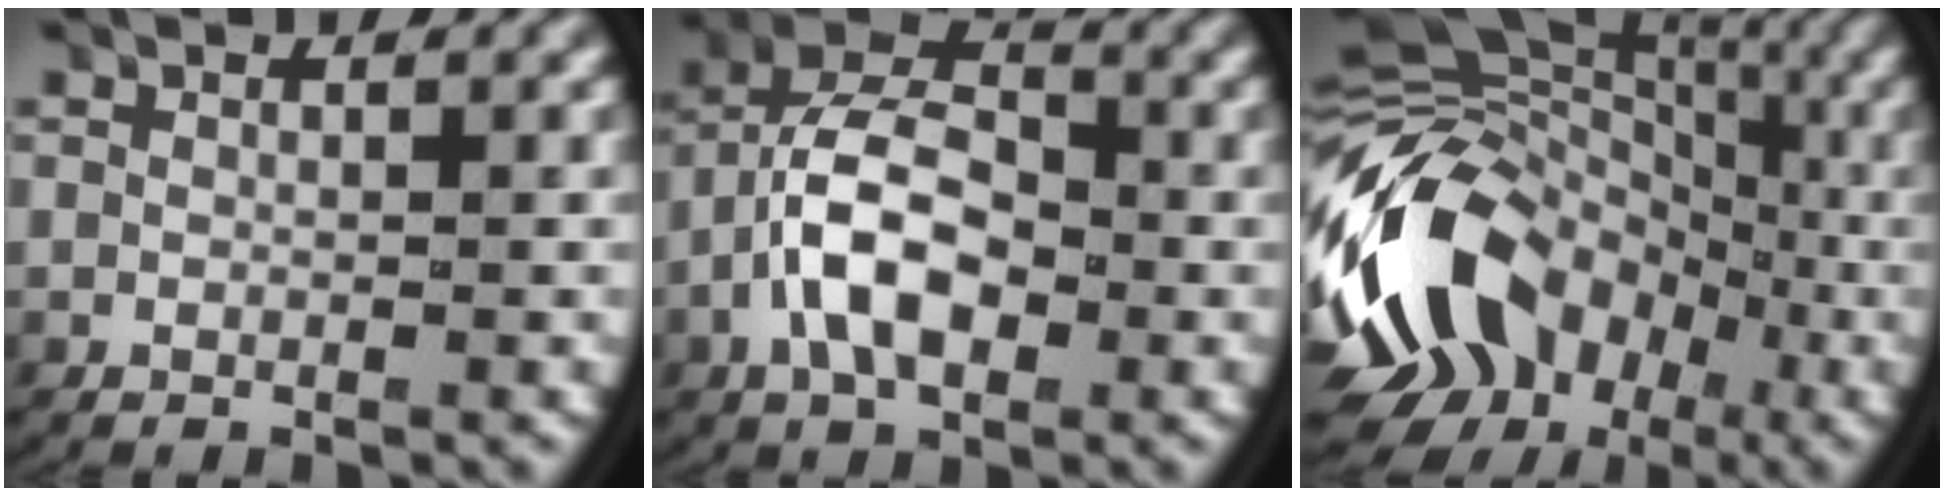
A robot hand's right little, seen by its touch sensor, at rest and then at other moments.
{"total": 7.2, "force": [-0.5, 5.0, 5.2], "torque": [-0.097, -0.004, -0.016]}
{"total": 17.2, "force": [-1.6, 13.8, 10.1], "torque": [-0.210, -0.034, -0.020]}